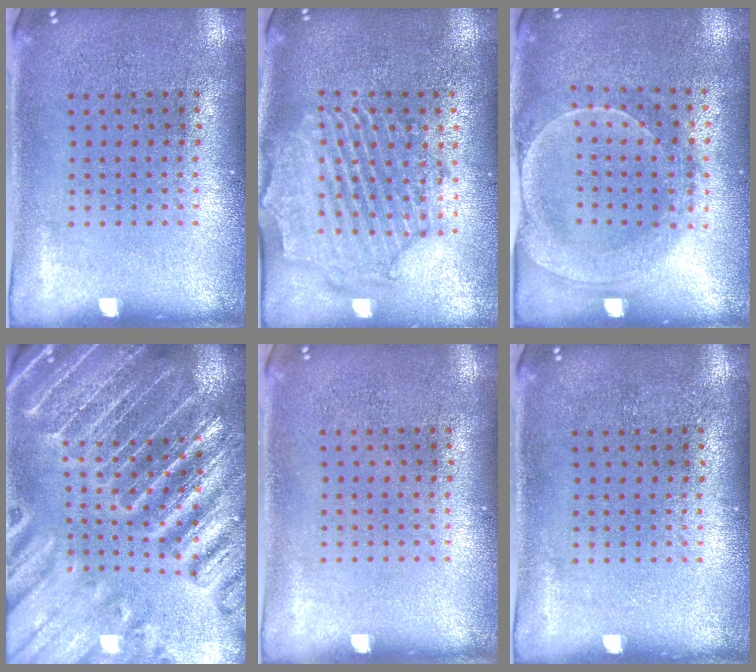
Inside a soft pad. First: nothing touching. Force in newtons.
{"total": 2.3, "press": 2.2, "slide": 0.8}
{"total": 1.8, "press": 1.8, "slide": 0.5}
{"total": 4.7, "press": 4.3, "slide": 1.9}
{"total": 0.0}
{"total": 0.0}